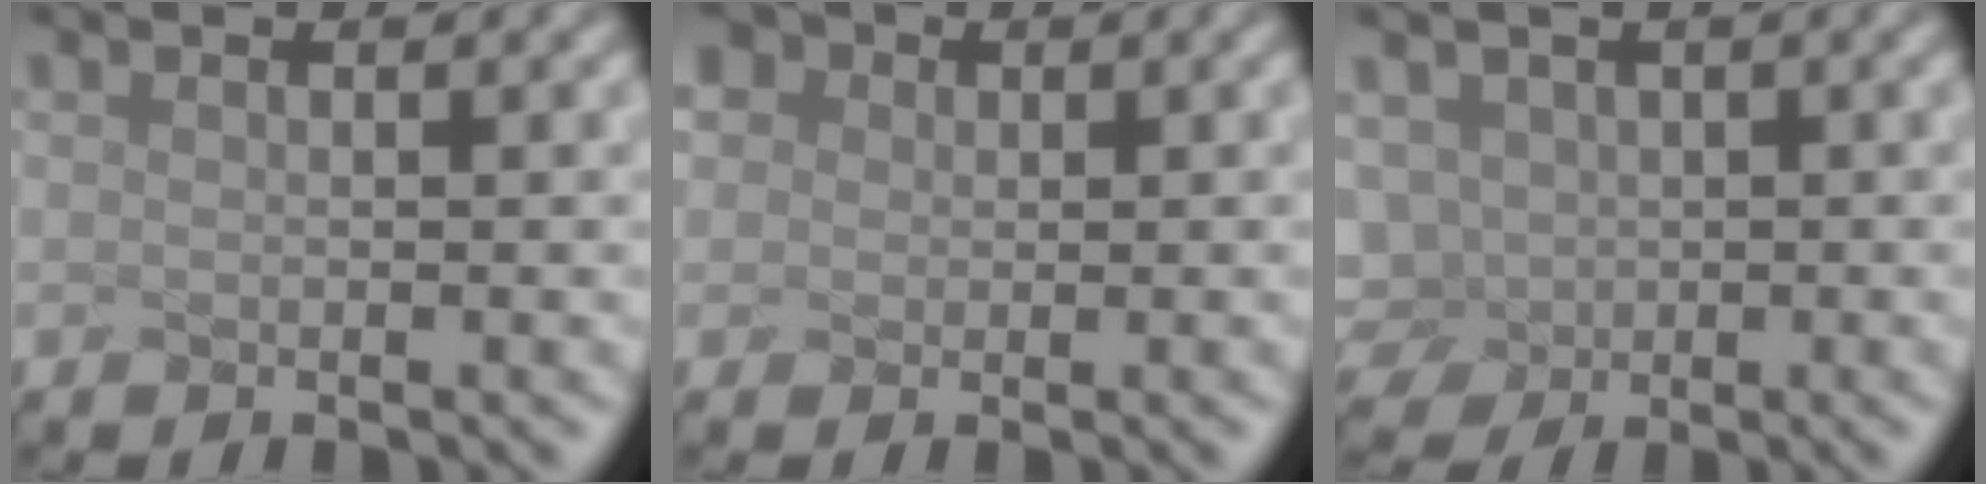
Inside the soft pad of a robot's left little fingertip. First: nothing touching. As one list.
[{"total": 3.0, "force": [1.5, 2.4, 1.0], "torque": [-0.063, 0.014, 0.049]}, {"total": 2.8, "force": [-1.0, 2.4, 1.1], "torque": [-0.072, -0.012, 0.036]}]